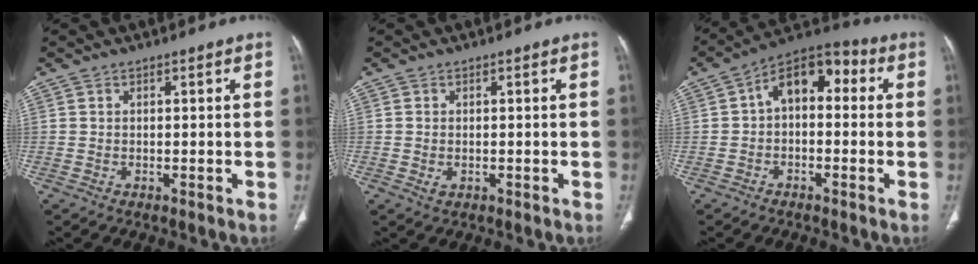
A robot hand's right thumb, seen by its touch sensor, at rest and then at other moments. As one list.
[{"total": 1.5, "force": [-0.3, 1.0, 1.0], "torque": [-0.024, 0.000, -0.001]}, {"total": 10.4, "force": [0.9, 6.4, 8.2], "torque": [-0.099, 0.039, -0.004]}]